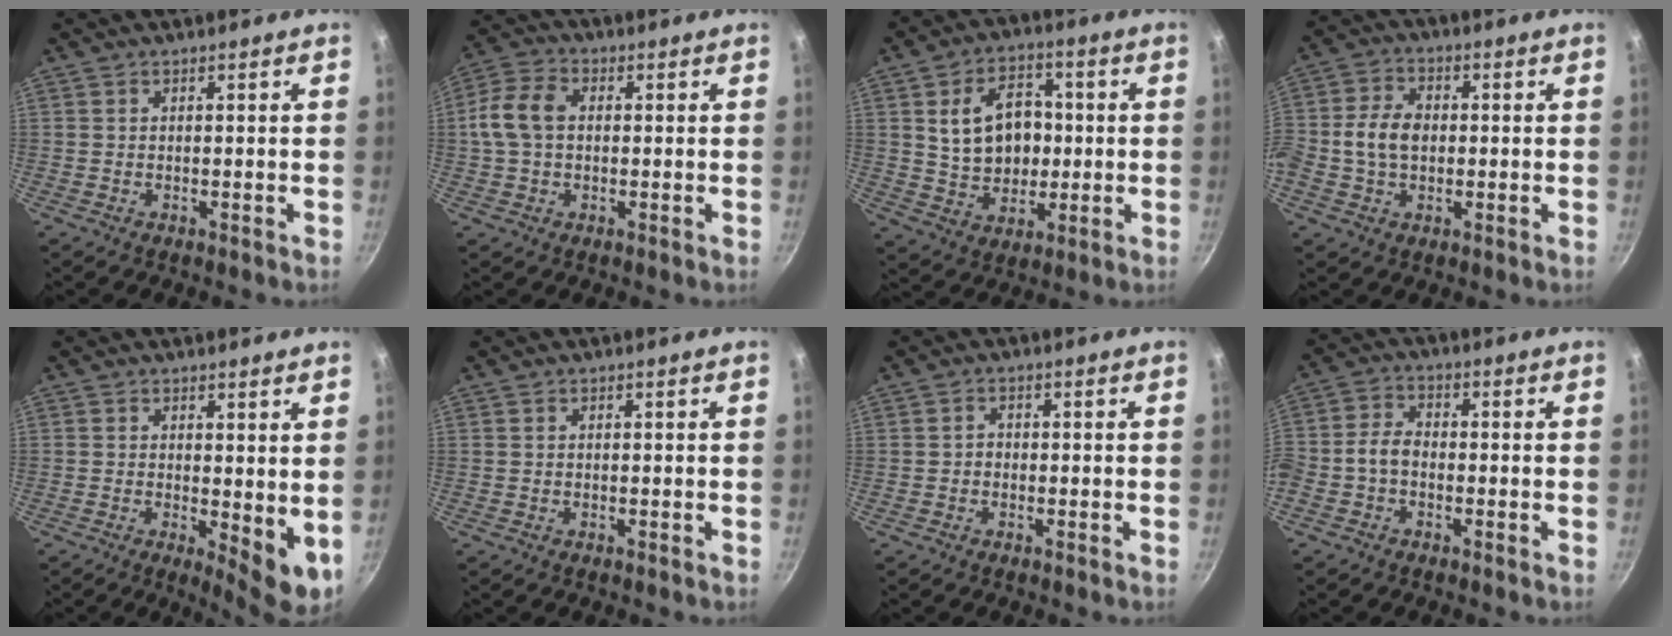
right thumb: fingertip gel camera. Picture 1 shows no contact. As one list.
[{"total": 8.8, "force": [0.5, 6.1, 6.3], "torque": [-0.120, 0.024, 0.000]}, {"total": 13.6, "force": [1.5, 10.1, 9.0], "torque": [-0.116, 0.007, 0.033]}, {"total": 8.3, "force": [-0.2, 6.1, 5.7], "torque": [-0.095, 0.017, -0.017]}, {"total": 6.6, "force": [0.6, 2.5, 6.0], "torque": [-0.074, -0.014, 0.014]}, {"total": 0.0}, {"total": 1.4, "force": [-0.3, 1.2, 0.7], "torque": [-0.011, 0.005, -0.006]}, {"total": 5.1, "force": [-1.7, 3.6, 3.3], "torque": [-0.063, 0.029, -0.046]}]